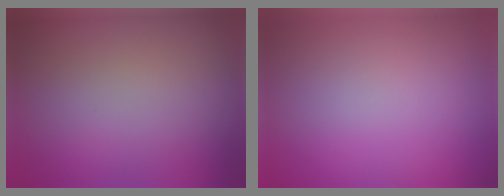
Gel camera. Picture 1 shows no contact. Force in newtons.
{"total": 0.0}